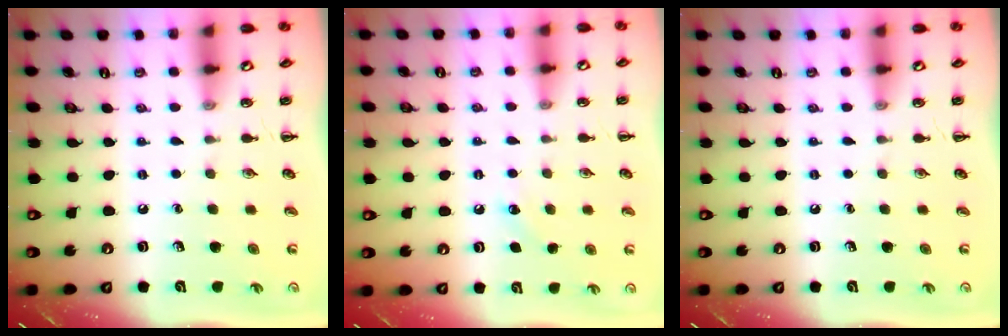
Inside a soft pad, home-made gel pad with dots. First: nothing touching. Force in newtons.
{"total": 4.0, "press": 3.8, "slide": 1.1}
{"total": 0.0}